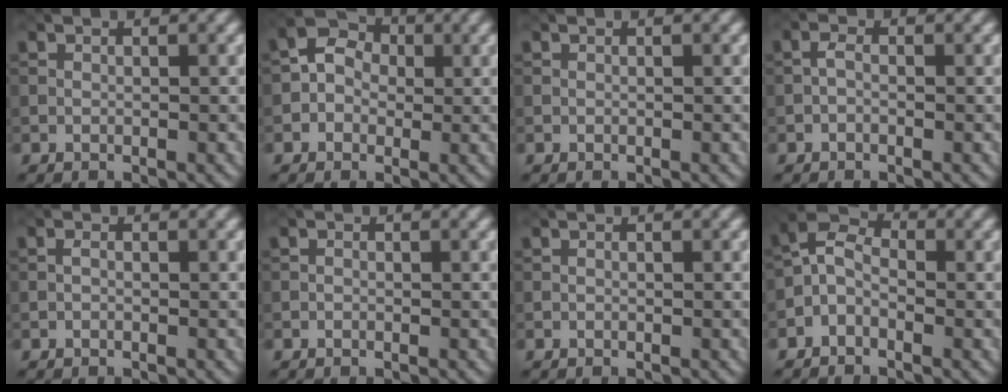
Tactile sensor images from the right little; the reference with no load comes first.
{"total": 3.2, "force": [-0.1, 2.7, 1.7], "torque": [-0.002, 0.012, -0.014]}
{"total": 0.0}
{"total": 1.1, "force": [-0.5, 0.5, 0.9], "torque": [-0.018, 0.009, -0.013]}
{"total": 0.7, "force": [-0.2, 0.3, 0.6], "torque": [-0.010, 0.007, -0.004]}
{"total": 0.0}
{"total": 0.0}
{"total": 3.3, "force": [-1.6, 2.2, 1.9], "torque": [-0.034, 0.012, -0.046]}